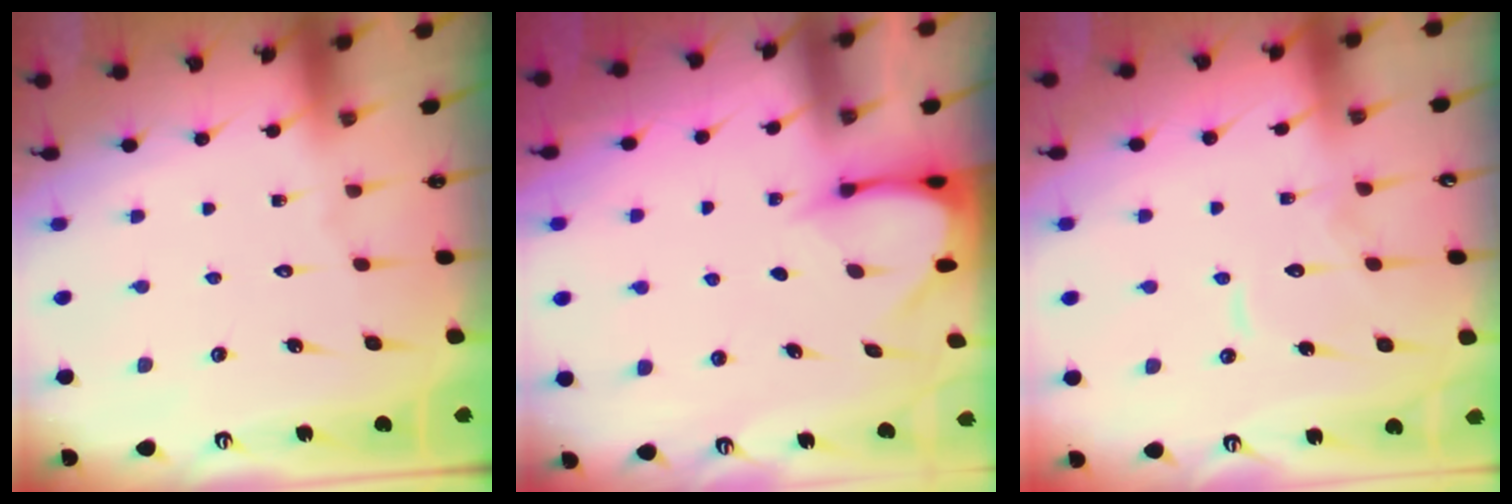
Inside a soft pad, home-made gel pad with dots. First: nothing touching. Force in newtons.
{"total": 3.7, "press": 3.6, "slide": 0.2}
{"total": 9.5, "press": 9.4, "slide": 0.7}